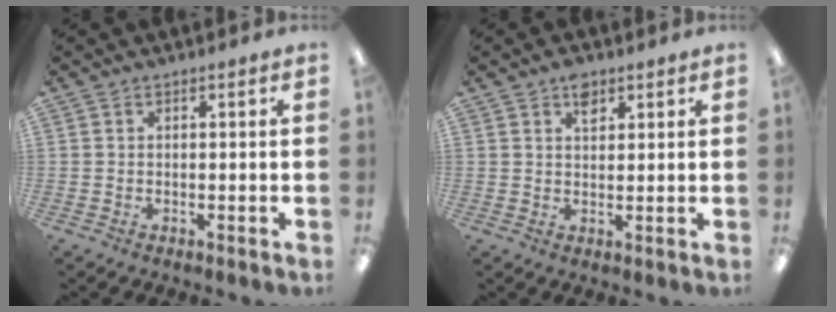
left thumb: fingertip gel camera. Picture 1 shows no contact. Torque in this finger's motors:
{"motor_torque": [0.65, 0.19, 0.50, -0.27, 0.01]}